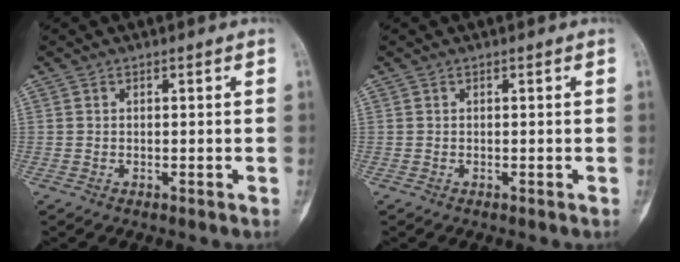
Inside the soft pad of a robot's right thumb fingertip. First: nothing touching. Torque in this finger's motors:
{"motor_torque": [0.01, 0.00, -0.01, 0.00, 0.00]}